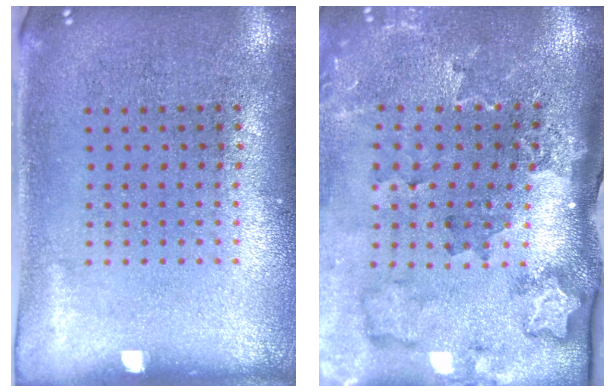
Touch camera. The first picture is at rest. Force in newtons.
{"total": 2.2, "press": 2.0, "slide": 1.0}